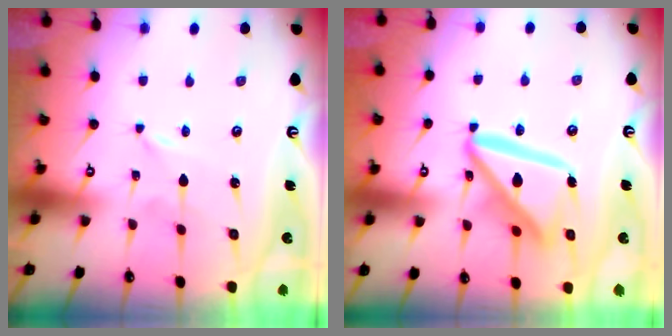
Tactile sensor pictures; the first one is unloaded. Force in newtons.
{"total": 17.6, "press": 17.5, "slide": 1.8}